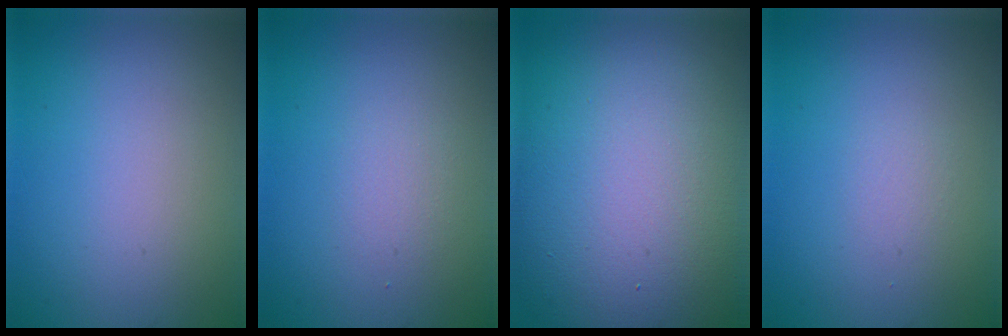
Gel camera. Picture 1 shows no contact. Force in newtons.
{"total": 1.2, "press": 1.2, "slide": 0.1}
{"total": 19.4, "press": 19.4, "slide": 1.2}
{"total": 0.0}